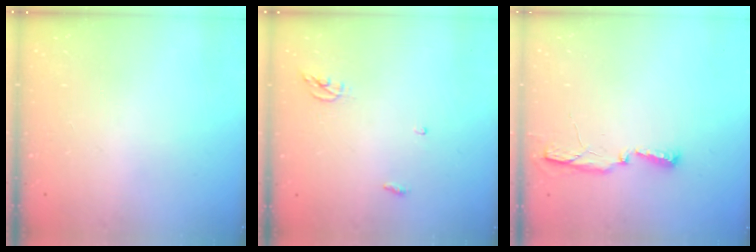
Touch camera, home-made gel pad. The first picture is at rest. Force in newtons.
{"total": 3.6, "press": 3.6, "slide": 0.3}
{"total": 5.0, "press": 4.9, "slide": 0.9}